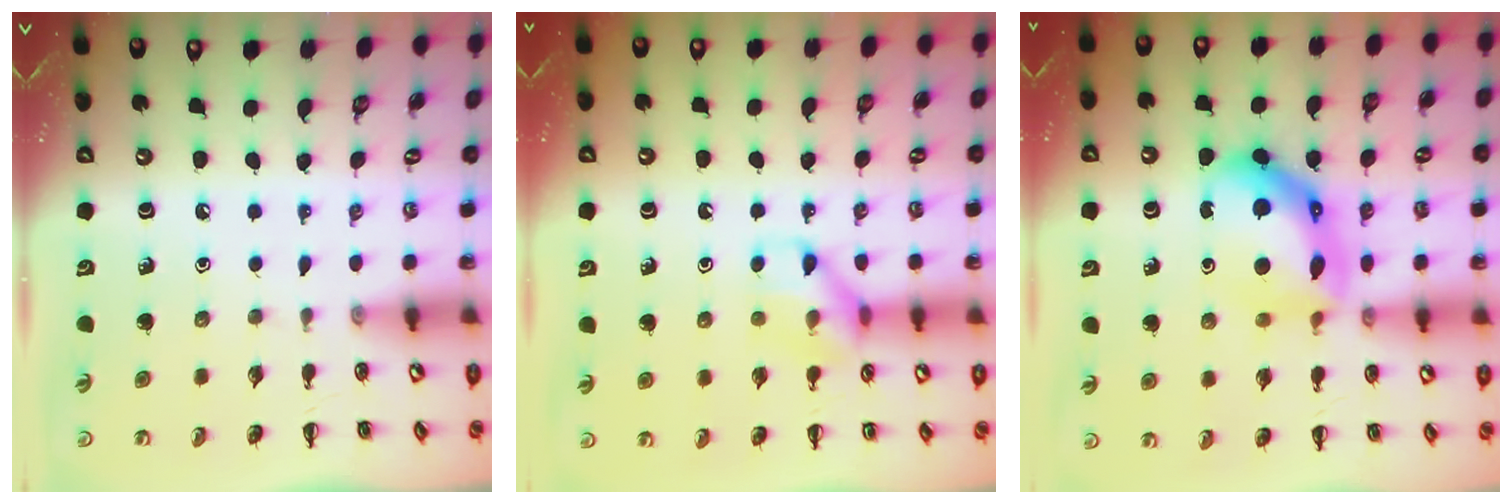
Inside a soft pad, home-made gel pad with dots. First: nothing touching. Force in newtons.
{"total": 9.5, "press": 9.5, "slide": 0.2}
{"total": 14.7, "press": 14.6, "slide": 0.9}